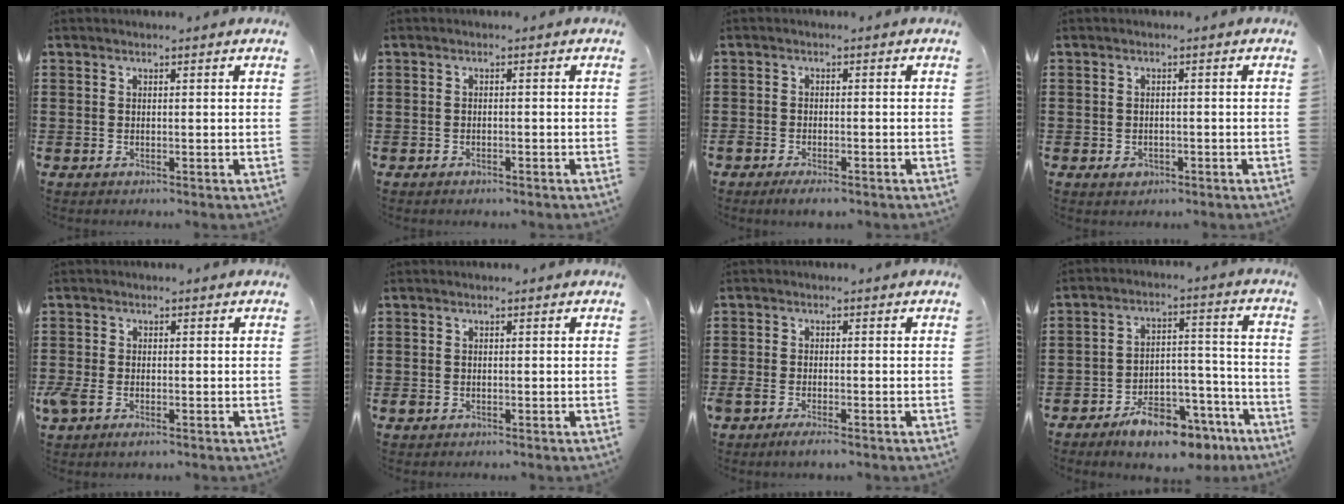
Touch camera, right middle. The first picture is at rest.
{"total": 0.8, "force": [-0.7, 0.3, 0.2], "torque": [-0.005, -0.001, -0.014]}
{"total": 1.9, "force": [-1.6, 0.5, 0.9], "torque": [-0.024, 0.001, -0.034]}
{"total": 1.1, "force": [-0.6, 0.8, 0.5], "torque": [-0.013, 0.000, -0.013]}
{"total": 2.4, "force": [-1.1, 1.1, 1.8], "torque": [-0.055, -0.007, -0.025]}
{"total": 0.6, "force": [-0.3, 0.5, 0.2], "torque": [-0.005, 0.002, -0.008]}
{"total": 2.2, "force": [-1.7, 0.5, 1.4], "torque": [-0.040, -0.002, -0.036]}
{"total": 8.7, "force": [-7.1, 3.2, 3.9], "torque": [-0.057, 0.033, -0.127]}